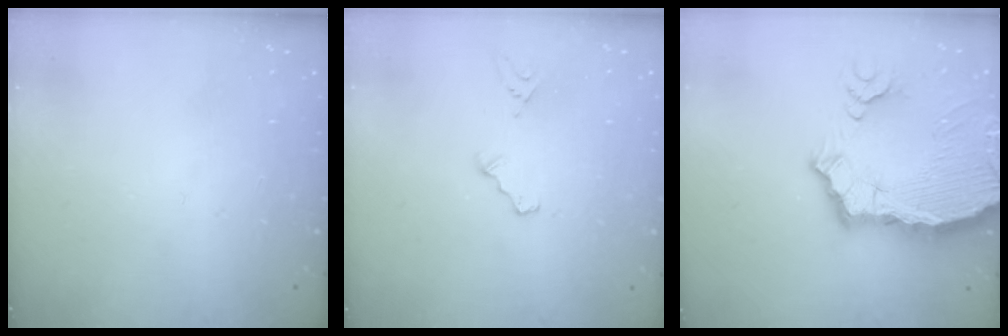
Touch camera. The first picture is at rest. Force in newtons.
{"total": 4.0, "press": 3.9, "slide": 0.4}
{"total": 13.7, "press": 13.6, "slide": 1.8}